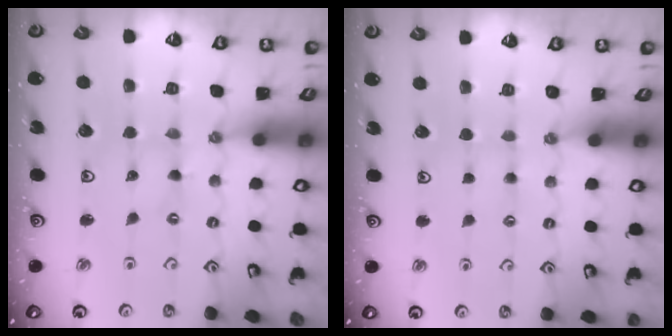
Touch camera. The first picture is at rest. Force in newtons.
{"total": 2.4, "press": 2.4, "slide": 0.3}